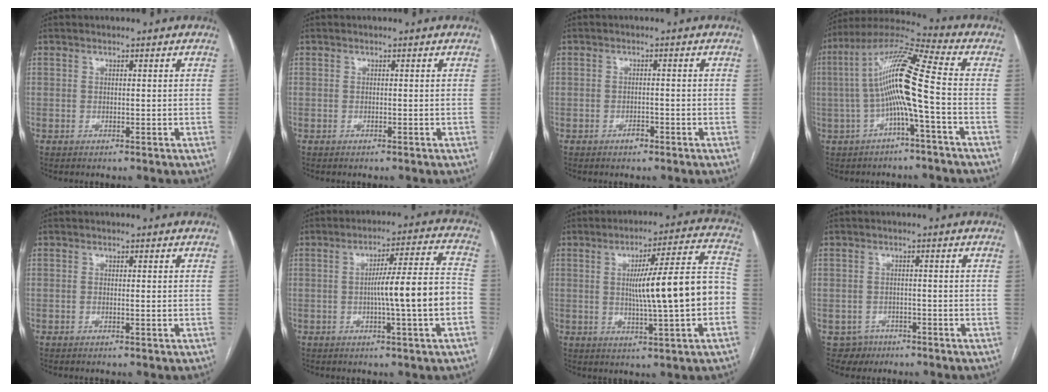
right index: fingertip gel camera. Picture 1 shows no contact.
{"total": 0.0}
{"total": 1.5, "force": [-1.0, 0.7, 0.8], "torque": [-0.009, 0.003, -0.015]}
{"total": 12.5, "force": [-1.3, -0.1, 12.4], "torque": [-0.236, 0.030, -0.031]}
{"total": 0.7, "force": [-0.1, 0.1, 0.7], "torque": [-0.012, -0.001, -0.002]}
{"total": 11.0, "force": [-2.3, -0.4, 10.8], "torque": [-0.166, 0.016, -0.038]}
{"total": 14.5, "force": [-1.2, 0.6, 14.4], "torque": [-0.209, 0.025, -0.017]}
{"total": 3.2, "force": [-1.9, 2.6, -0.3], "torque": [0.009, 0.010, -0.027]}